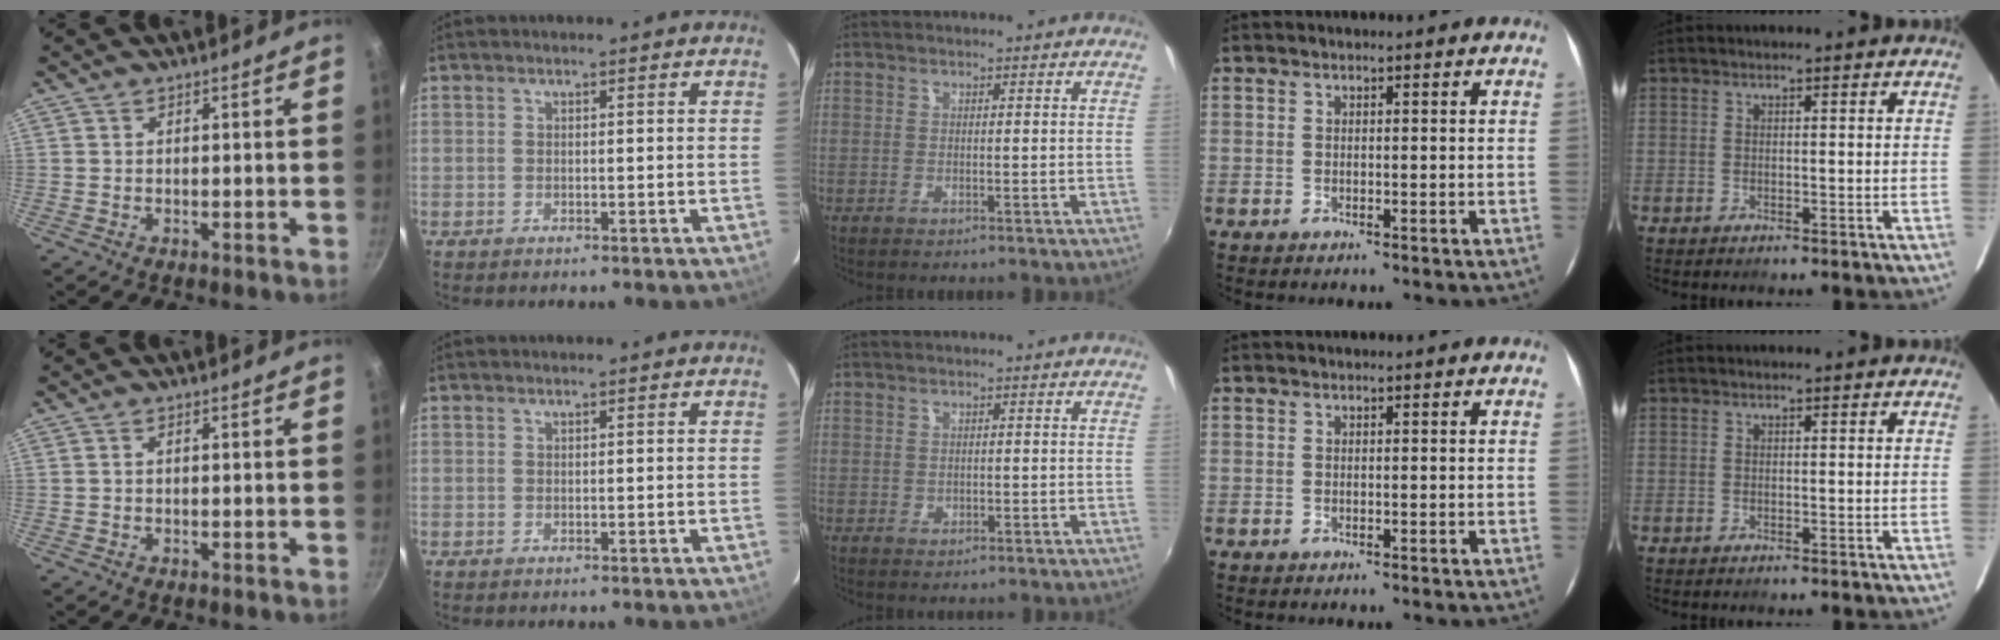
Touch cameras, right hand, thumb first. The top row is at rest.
{"thumb": {"total": 0.6, "force": [-0.1, 0.4, 0.5], "torque": [-0.010, 0.006, -0.001]}, "middle": {"total": 1.0, "force": [-0.2, 0.8, 0.4], "torque": [-0.004, -0.002, -0.004]}}